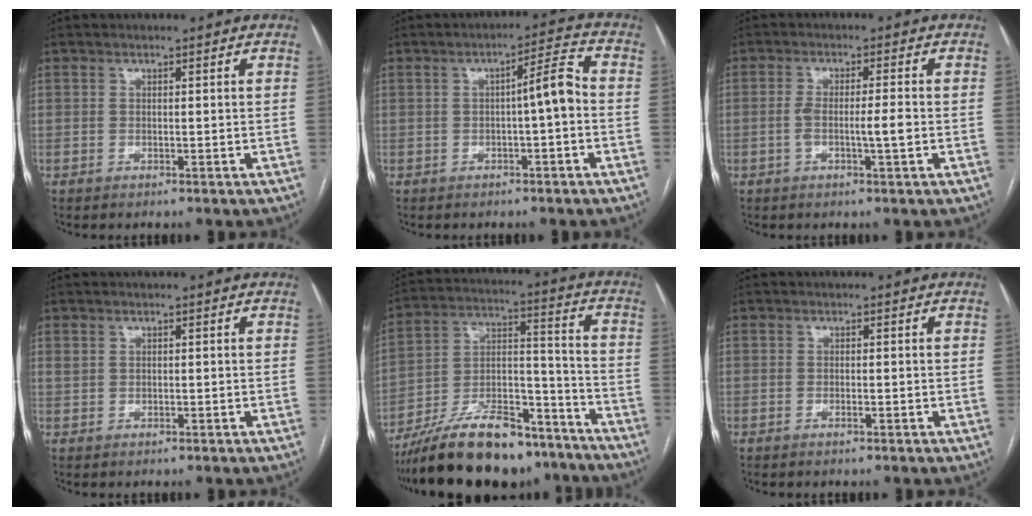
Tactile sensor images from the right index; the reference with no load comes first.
{"total": 5.1, "force": [-0.5, 0.4, 5.1], "torque": [-0.071, 0.016, -0.009]}
{"total": 4.1, "force": [-1.0, 0.1, 4.0], "torque": [-0.079, 0.004, -0.015]}
{"total": 0.9, "force": [0.5, 0.6, 0.3], "torque": [-0.006, 0.008, 0.011]}
{"total": 21.8, "force": [-17.8, 6.4, 10.9], "torque": [-0.182, 0.020, -0.298]}
{"total": 0.6, "force": [-0.3, 0.1, 0.6], "torque": [-0.013, -0.002, -0.004]}